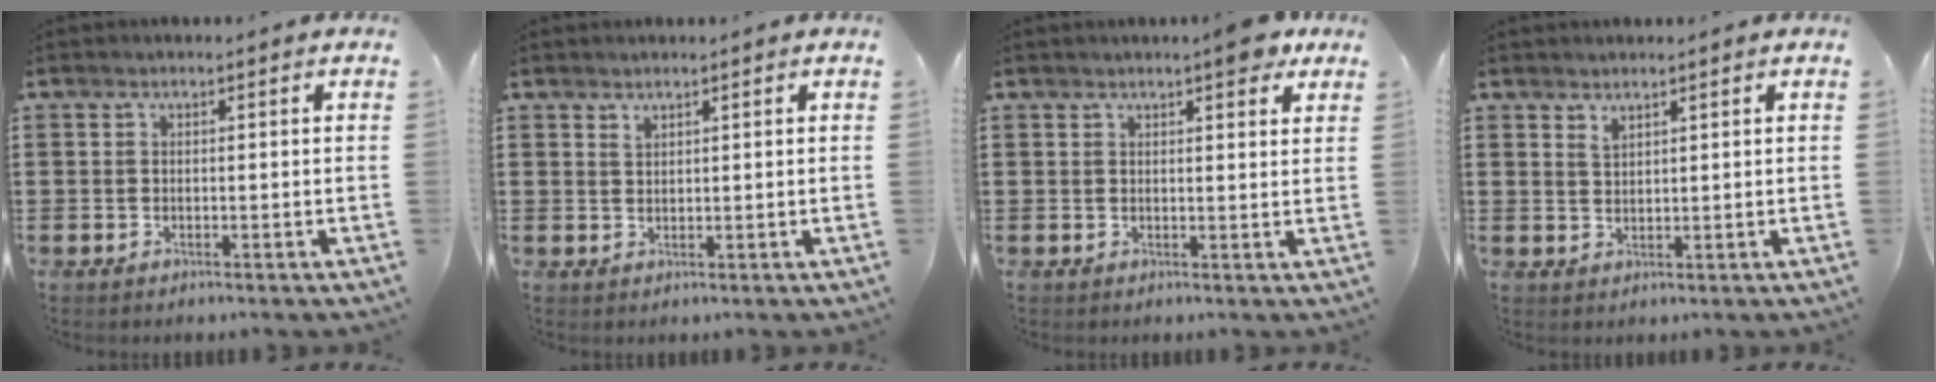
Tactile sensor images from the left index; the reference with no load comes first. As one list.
[{"total": 1.1, "force": [1.0, 0.4, 0.3], "torque": [-0.009, 0.002, 0.019]}, {"total": 4.7, "force": [3.5, 0.8, 3.0], "torque": [-0.043, -0.007, 0.057]}, {"total": 1.6, "force": [1.4, 0.5, 0.6], "torque": [-0.015, 0.001, 0.026]}]